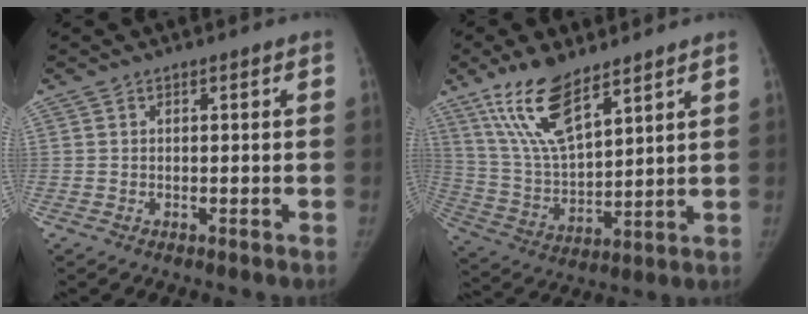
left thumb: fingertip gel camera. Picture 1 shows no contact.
{"total": 14.2, "force": [9.6, 4.6, 9.4], "torque": [-0.168, -0.045, 0.199]}